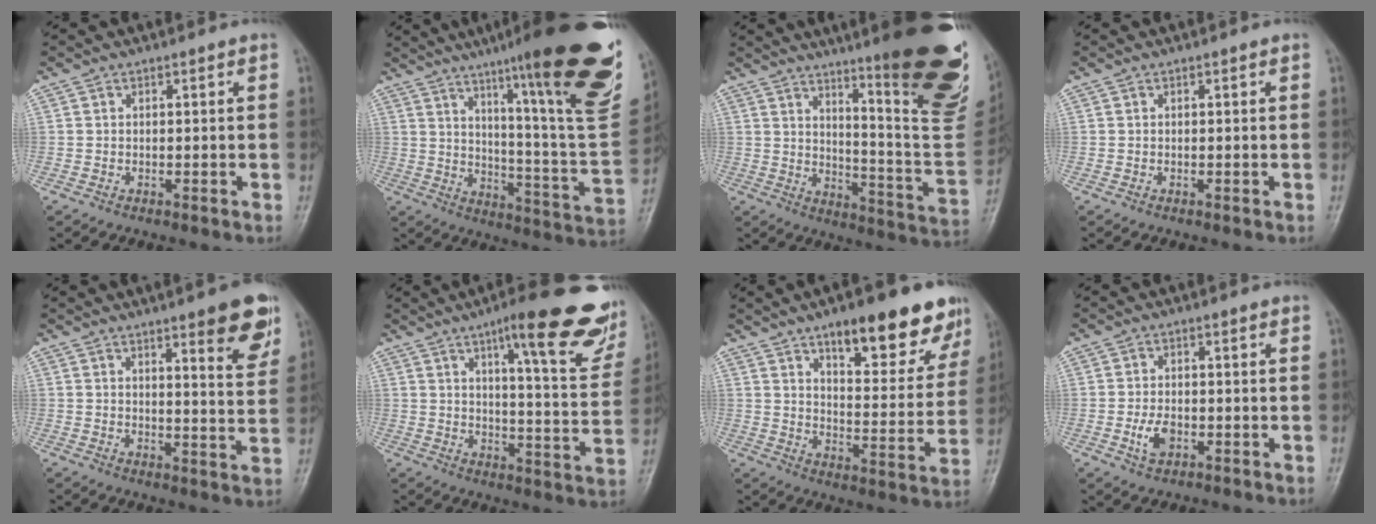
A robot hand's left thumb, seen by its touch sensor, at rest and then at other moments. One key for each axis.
{"total": 29.6, "fx": 17.5, "fy": 3.4, "fz": 23.7, "tx": -0.292, "ty": -0.075, "tz": 0.257}
{"total": 27.3, "fx": 15.2, "fy": 4.8, "fz": 22.1, "tx": -0.241, "ty": -0.080, "tz": 0.216}
{"total": 0.0}
{"total": 9.5, "fx": 5.6, "fy": 1.7, "fz": 7.5, "tx": -0.079, "ty": -0.033, "tz": 0.072}
{"total": 21.6, "fx": 13.0, "fy": 4.5, "fz": 16.6, "tx": -0.189, "ty": -0.051, "tz": 0.169}
{"total": 18.3, "fx": 11.7, "fy": 6.1, "fz": 12.7, "tx": -0.124, "ty": -0.059, "tz": 0.169}
{"total": 3.7, "fx": -1.1, "fy": 2.3, "fz": 2.7, "tx": -0.051, "ty": 0.001, "tz": -0.018}